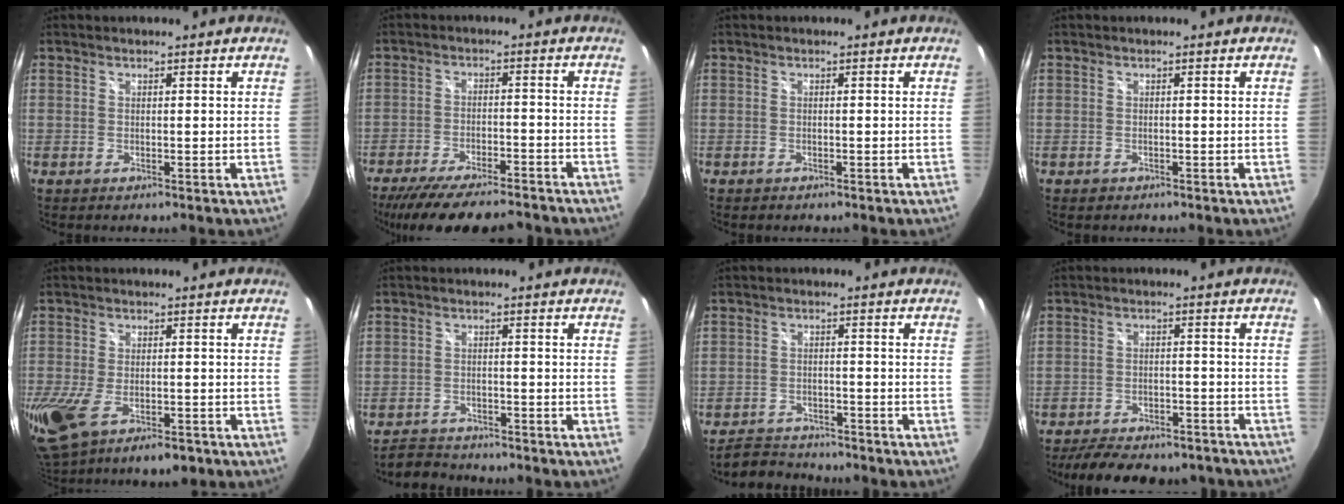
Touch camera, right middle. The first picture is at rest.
{"total": 17.3, "force": [-14.8, 3.8, 8.1], "torque": [-0.162, -0.030, -0.223]}
{"total": 0.7, "force": [-0.6, 0.4, 0.1], "torque": [-0.006, -0.002, -0.010]}
{"total": 0.9, "force": [-0.6, 0.6, 0.1], "torque": [-0.006, -0.002, -0.008]}
{"total": 18.0, "force": [-8.5, 9.7, 12.6], "torque": [-0.300, -0.065, -0.131]}
{"total": 4.5, "force": [-4.3, 1.5, 0.0], "torque": [-0.022, 0.008, -0.077]}
{"total": 6.2, "force": [-5.9, 1.8, 0.6], "torque": [-0.035, 0.010, -0.099]}
{"total": 16.3, "force": [-13.6, 5.7, 7.0], "torque": [-0.149, -0.012, -0.178]}